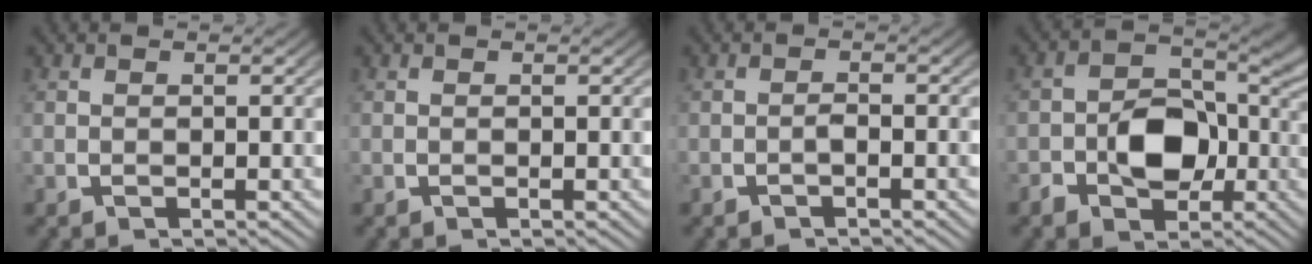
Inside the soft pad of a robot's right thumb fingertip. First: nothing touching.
{"total": 0.0}
{"total": 1.0, "force": [-0.7, 0.1, 0.7], "torque": [-0.016, 0.000, -0.012]}
{"total": 7.0, "force": [-1.1, 5.0, 4.8], "torque": [-0.070, -0.019, -0.016]}